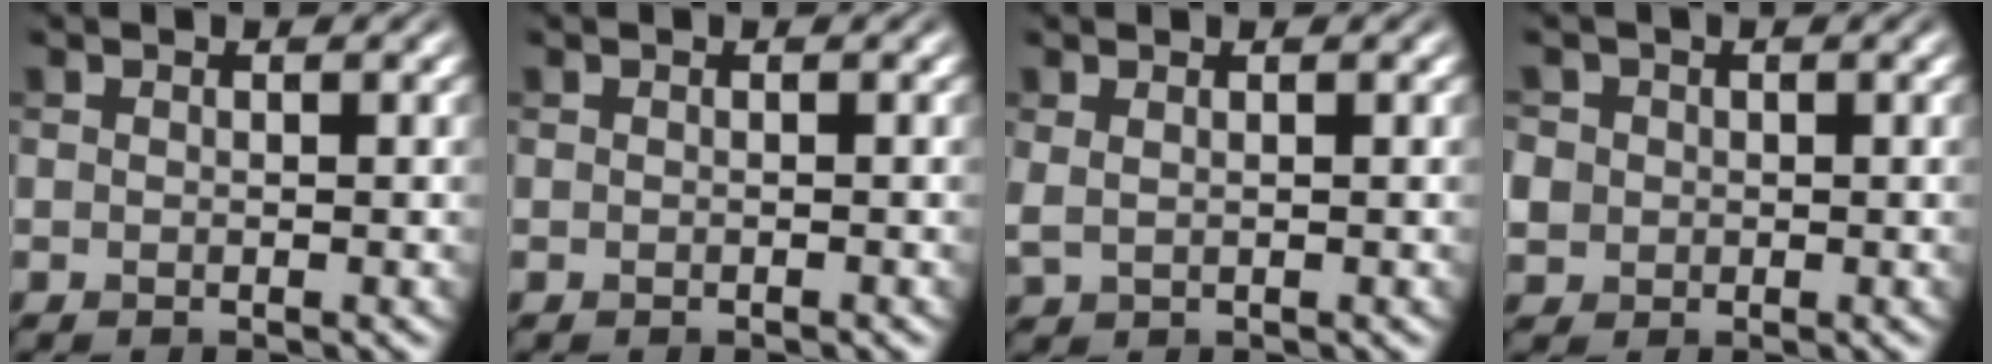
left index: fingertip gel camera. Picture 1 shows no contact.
{"total": 0.0}
{"total": 1.1, "force": [0.6, 0.5, 0.8], "torque": [-0.020, -0.002, 0.015]}
{"total": 3.5, "force": [0.1, 3.3, 1.2], "torque": [-0.035, 0.018, -0.006]}